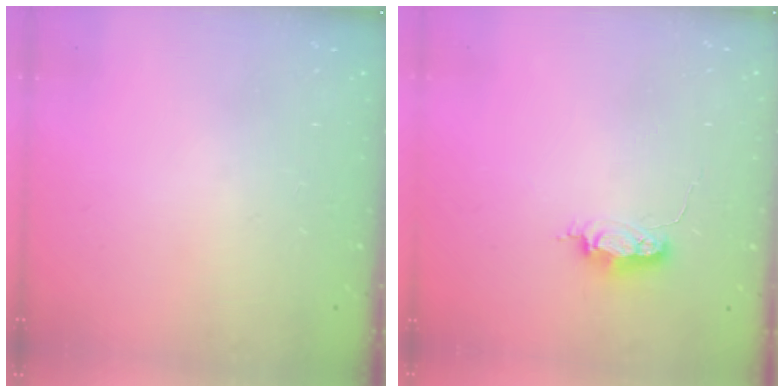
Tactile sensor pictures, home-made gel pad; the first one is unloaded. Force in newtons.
{"total": 4.5, "press": 4.5, "slide": 0.5}